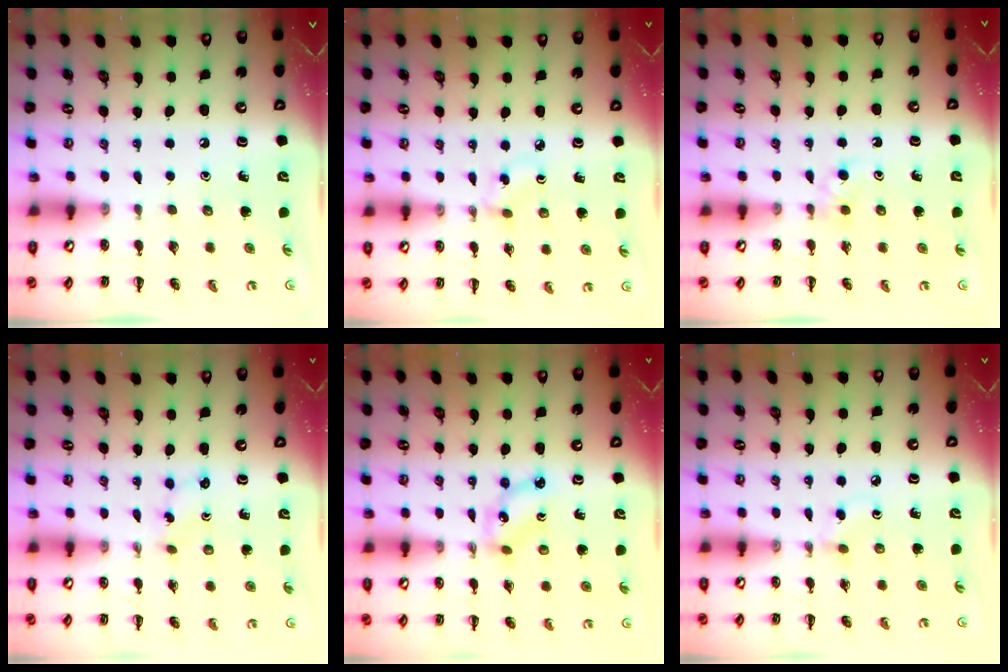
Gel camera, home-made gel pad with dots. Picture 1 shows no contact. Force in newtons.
{"total": 2.3, "press": 2.0, "slide": 1.1}
{"total": 2.6, "press": 2.3, "slide": 1.2}
{"total": 2.2, "press": 2.1, "slide": 0.8}
{"total": 3.9, "press": 3.8, "slide": 0.9}
{"total": 2.9, "press": 2.7, "slide": 1.0}